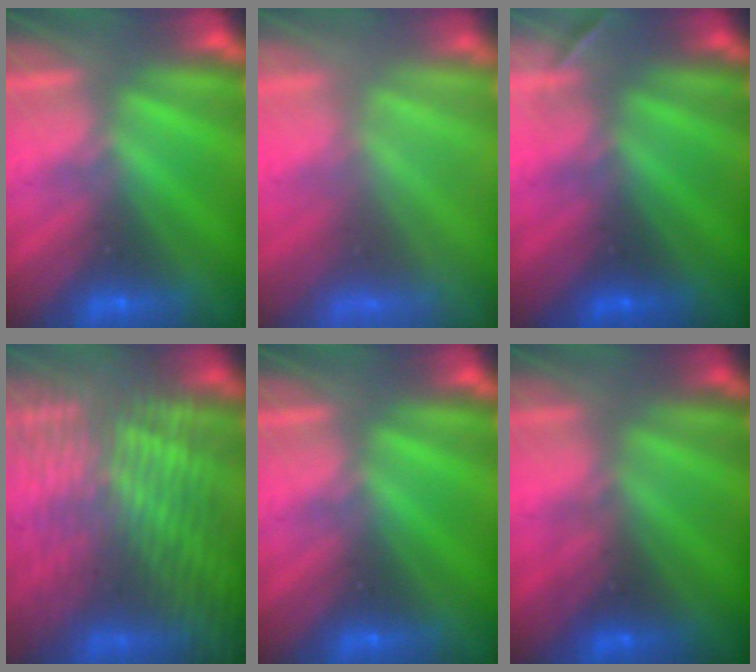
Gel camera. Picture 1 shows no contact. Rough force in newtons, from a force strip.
{"total": 8.3}
{"total": 1.7}
{"total": 7.6}
{"total": 0.0}
{"total": 4.8}